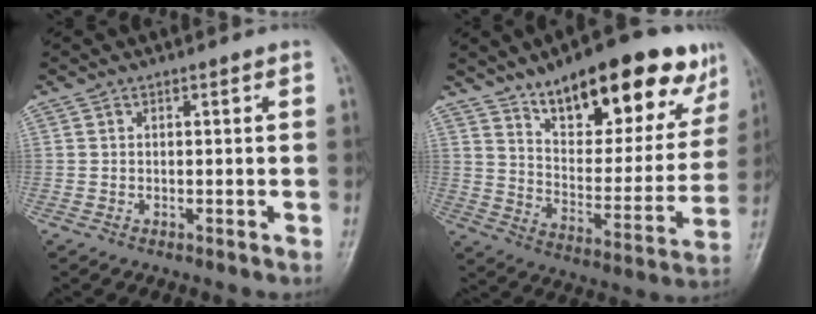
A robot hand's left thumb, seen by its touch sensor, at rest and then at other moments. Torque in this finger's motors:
{"motor_torque": [1.20, 1.21, 1.49, -1.28, 0.31]}